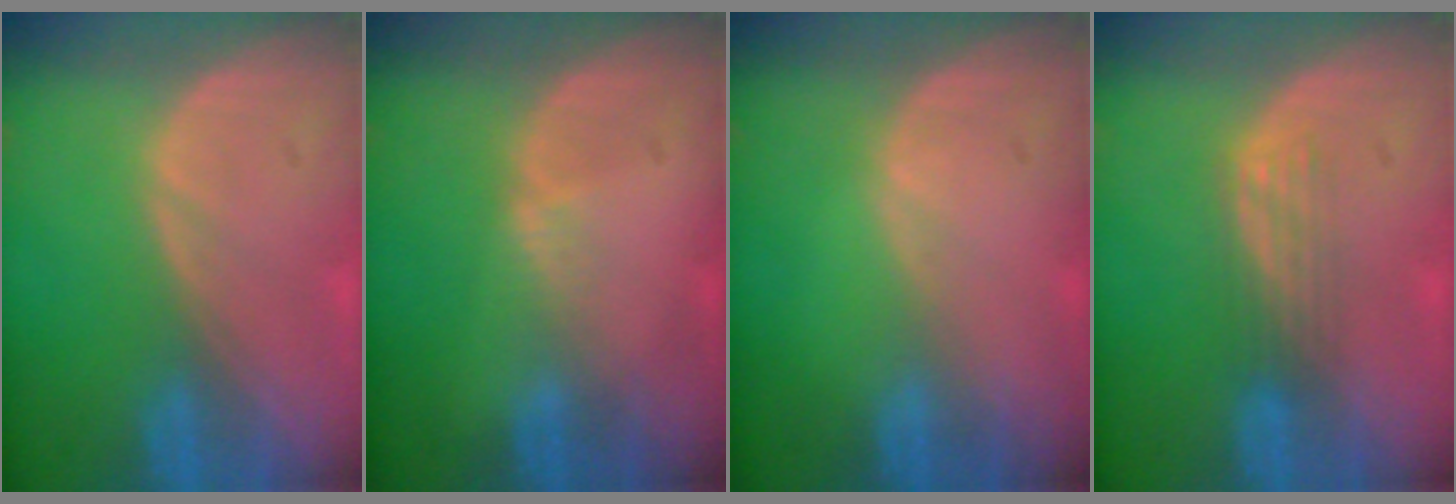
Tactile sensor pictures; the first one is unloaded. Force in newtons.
{"total": 0.8, "press": 0.8, "slide": 0.2}
{"total": 0.0}
{"total": 2.8, "press": 2.5, "slide": 1.3}